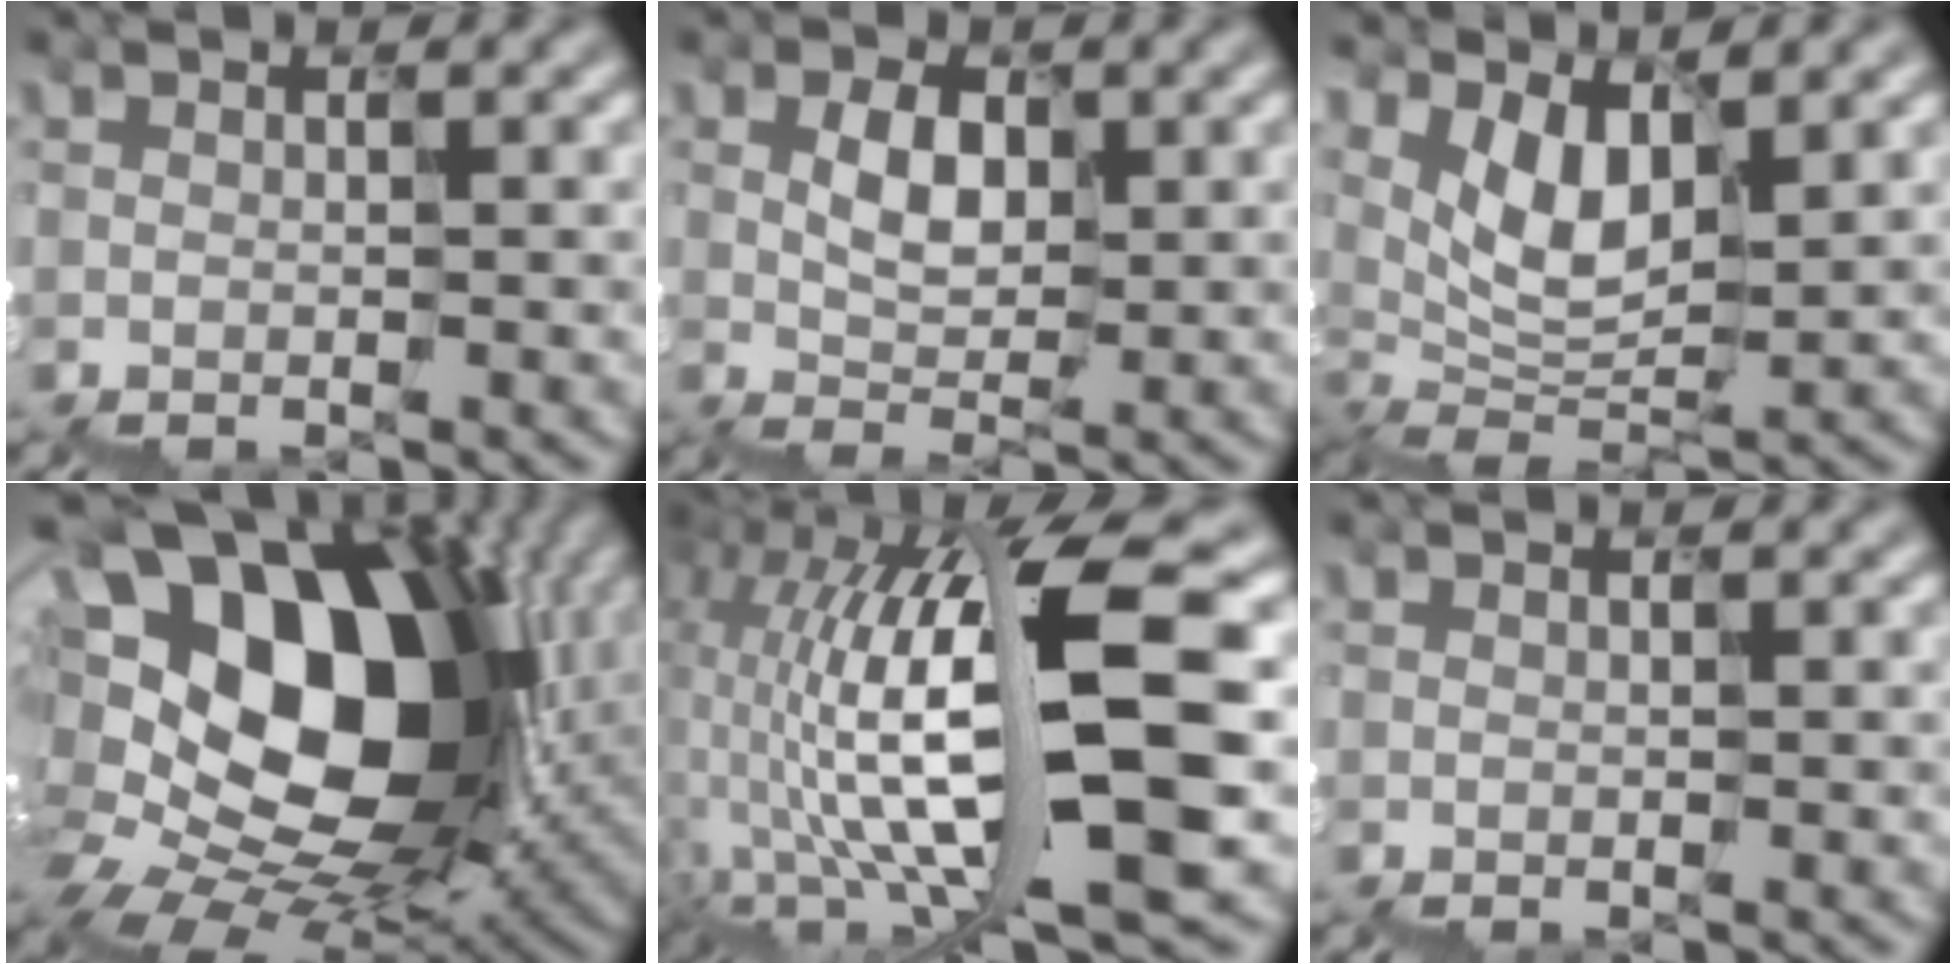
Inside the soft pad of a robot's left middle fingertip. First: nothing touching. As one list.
[{"total": 1.0, "force": [0.6, 0.8, 0.1], "torque": [-0.019, 0.008, 0.010]}, {"total": 3.3, "force": [1.8, 1.7, 2.2], "torque": [-0.066, -0.005, 0.036]}, {"total": 16.4, "force": [5.1, 10.9, 11.2], "torque": [-0.219, 0.019, 0.091]}, {"total": 13.1, "force": [1.0, 5.2, 12.1], "torque": [-0.256, 0.001, 0.037]}, {"total": 0.0}]